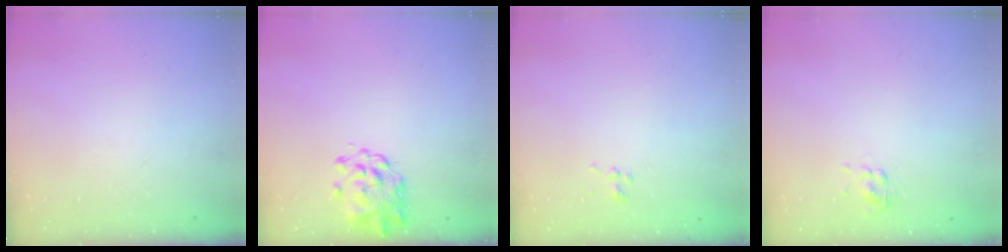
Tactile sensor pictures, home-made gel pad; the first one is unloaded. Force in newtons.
{"total": 2.8, "press": 2.6, "slide": 0.8}
{"total": 1.7, "press": 1.5, "slide": 0.8}
{"total": 2.8, "press": 2.6, "slide": 1.0}